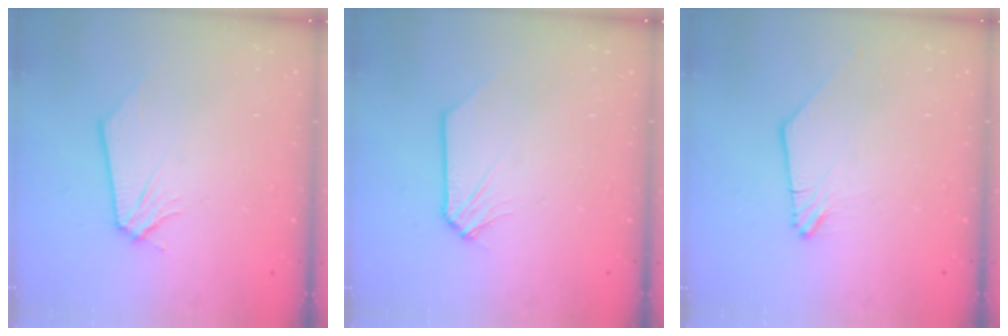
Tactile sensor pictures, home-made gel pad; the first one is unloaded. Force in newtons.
{"total": 0.8, "press": 0.8, "slide": 0.1}
{"total": 0.0}